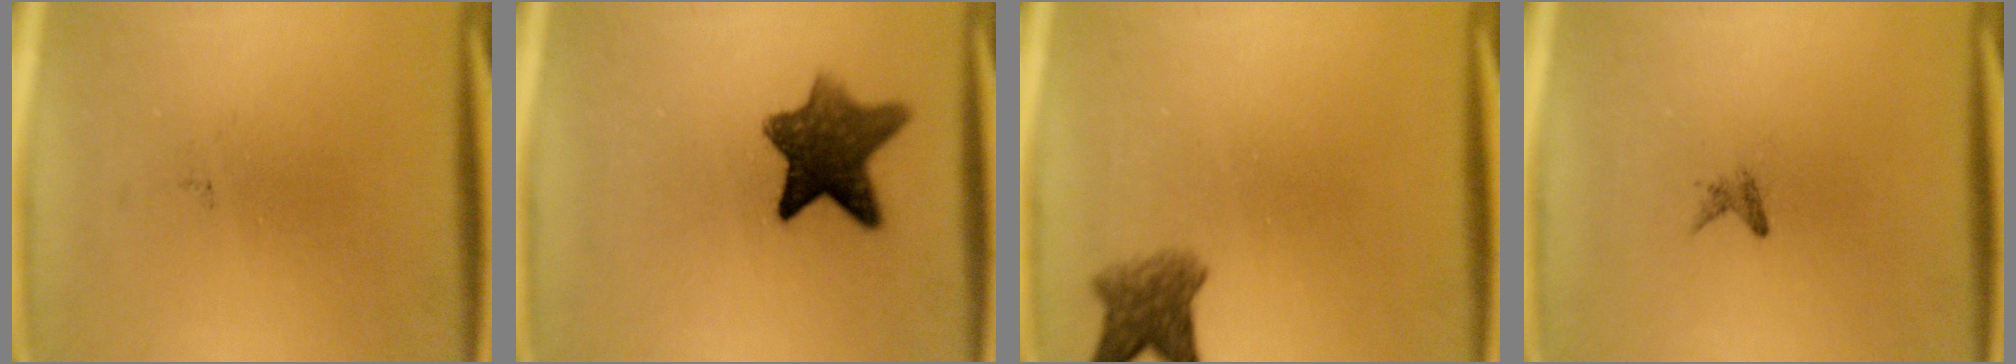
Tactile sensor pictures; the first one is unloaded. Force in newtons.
{"total": 9.6}
{"total": 4.2}
{"total": 0.9}